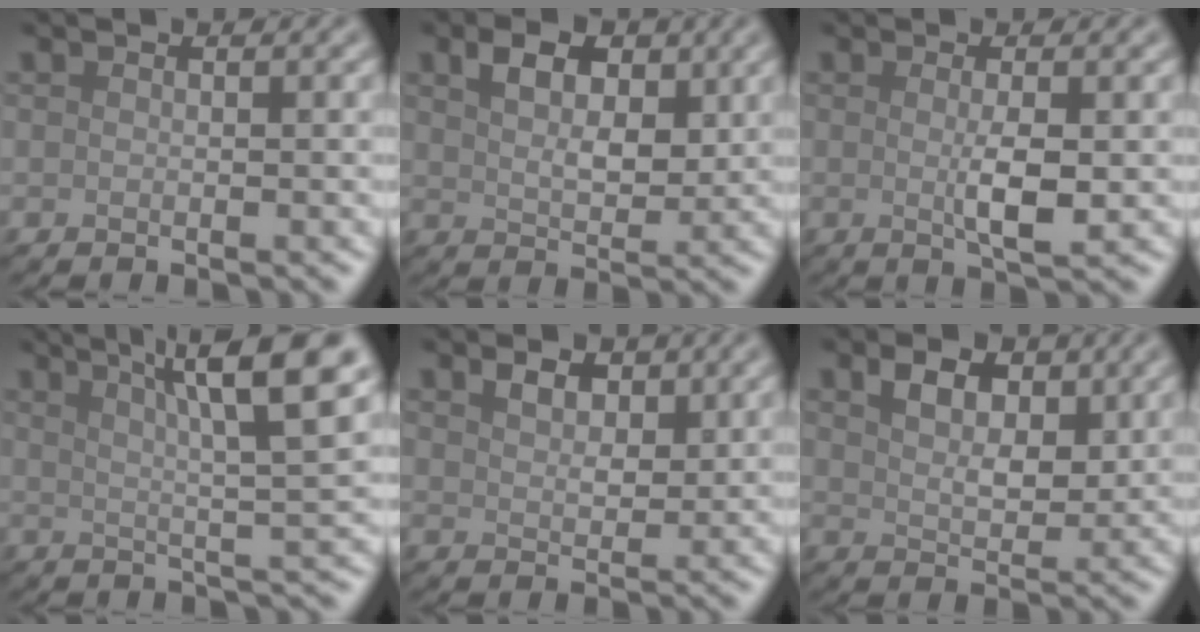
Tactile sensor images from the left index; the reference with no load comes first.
{"total": 4.1, "force": [1.9, 2.4, 2.8], "torque": [-0.049, 0.002, 0.029]}
{"total": 2.6, "force": [0.0, 0.4, 2.6], "torque": [-0.047, -0.004, 0.001]}
{"total": 9.5, "force": [4.3, 1.6, 8.3], "torque": [-0.095, 0.027, 0.060]}
{"total": 2.2, "force": [1.4, 1.3, 1.1], "torque": [-0.023, 0.000, 0.023]}
{"total": 3.6, "force": [1.8, 2.2, 2.3], "torque": [-0.041, 0.000, 0.027]}